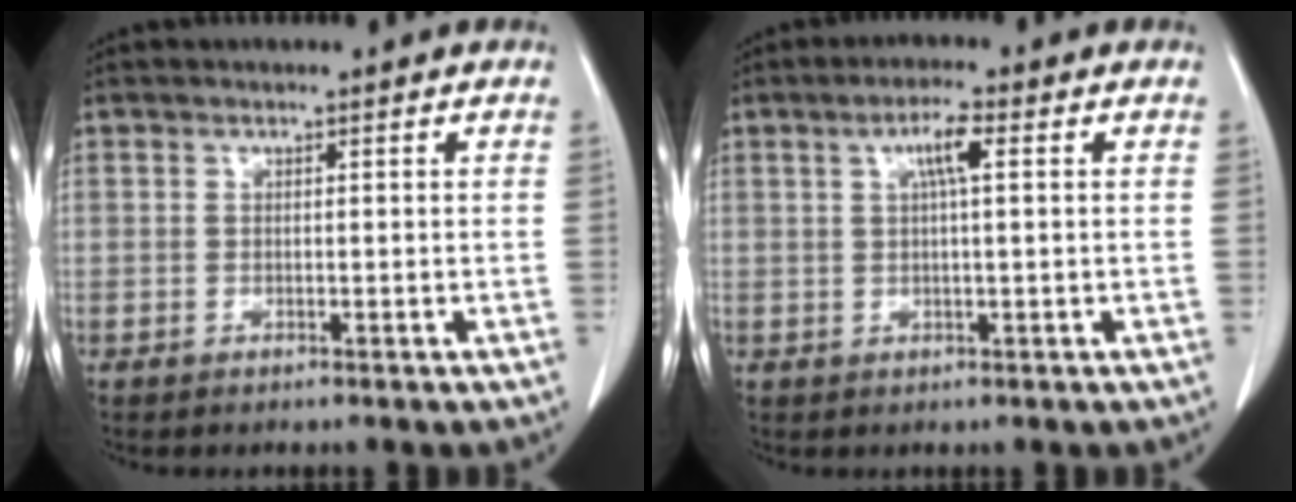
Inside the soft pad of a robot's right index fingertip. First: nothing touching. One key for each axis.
{"total": 4.3, "fx": 1.3, "fy": 0.8, "fz": 4.0, "tx": -0.080, "ty": 0.009, "tz": 0.026}